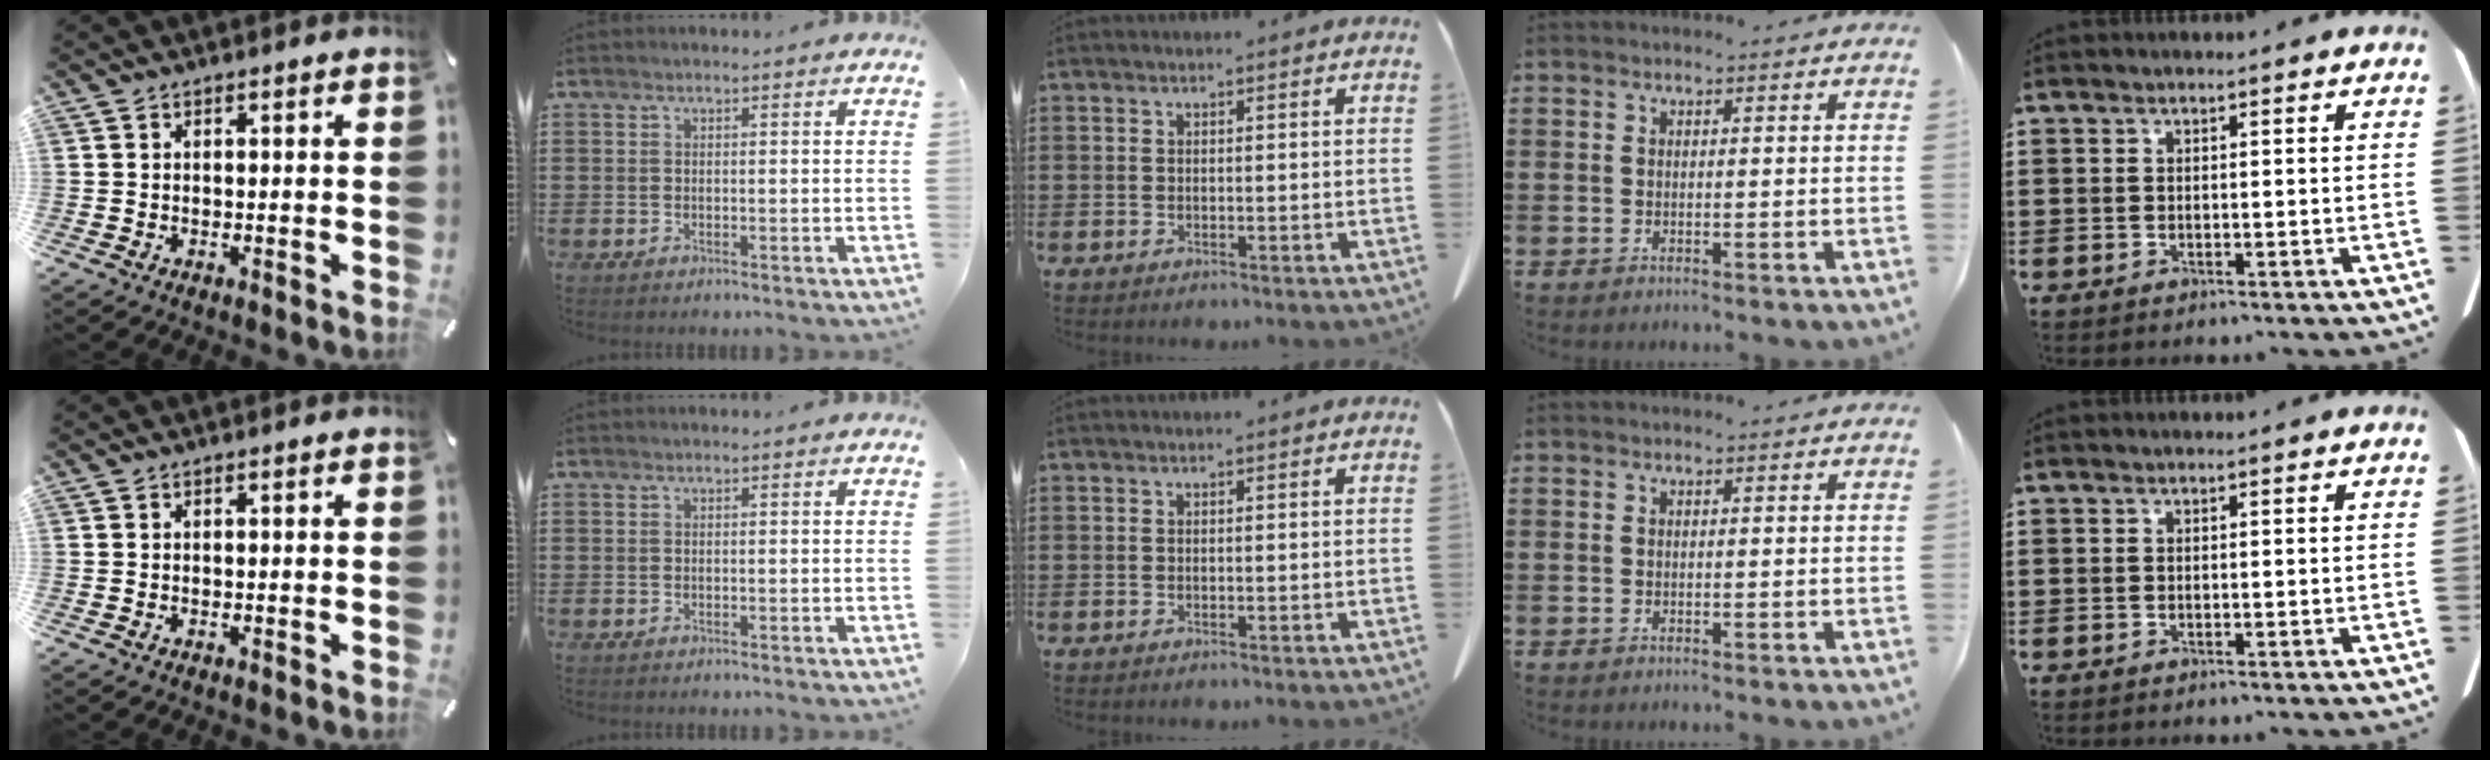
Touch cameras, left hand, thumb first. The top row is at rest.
{}